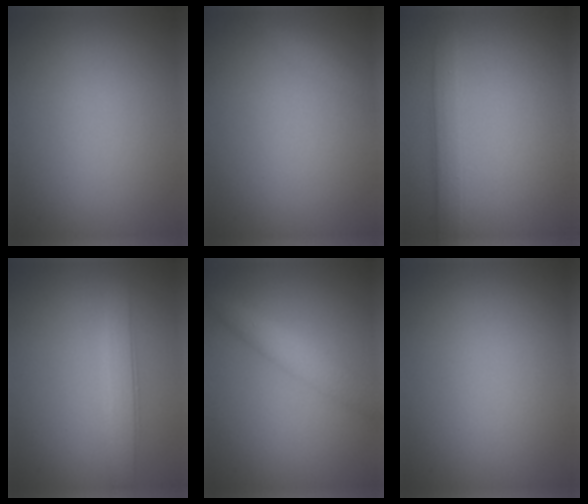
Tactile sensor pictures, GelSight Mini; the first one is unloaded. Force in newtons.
{"total": 1.4, "press": 1.4, "slide": 0.0}
{"total": 2.7, "press": 2.7, "slide": 0.1}
{"total": 2.8, "press": 2.8, "slide": 0.3}
{"total": 2.9, "press": 2.9, "slide": 0.1}
{"total": 0.0}